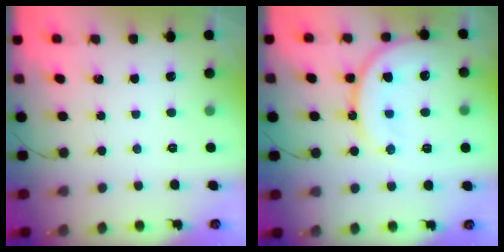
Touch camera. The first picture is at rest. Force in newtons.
{"total": 16.8, "press": 16.4, "slide": 3.7}